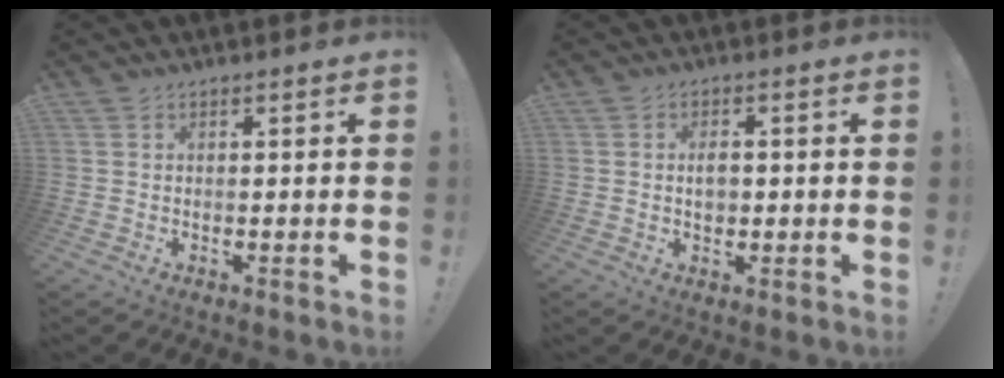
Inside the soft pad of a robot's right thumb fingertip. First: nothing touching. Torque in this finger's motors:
{"motor_torque": [-0.12, -0.15, -0.06, 0.38, 0.07]}